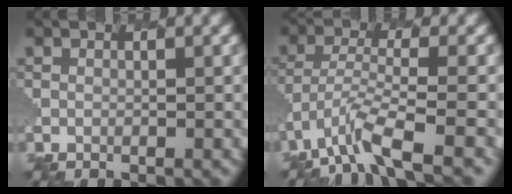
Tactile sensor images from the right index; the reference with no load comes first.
{"total": 4.7, "force": [-3.5, 0.7, 3.1], "torque": [-0.078, -0.005, -0.078]}